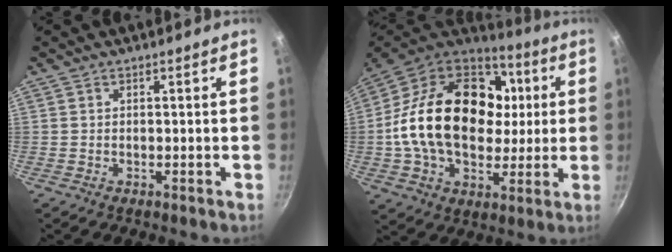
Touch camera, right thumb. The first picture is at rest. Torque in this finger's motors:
{"motor_torque": [0.06, 3.64, 1.70, -1.07, 0.29]}